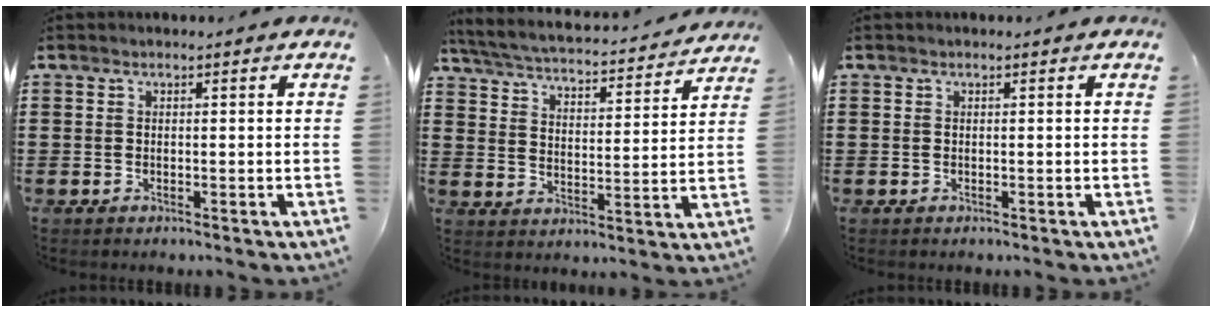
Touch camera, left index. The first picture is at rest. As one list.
[{"total": 3.9, "force": [3.8, 0.1, 1.1], "torque": [-0.043, -0.029, 0.057]}, {"total": 0.0}]